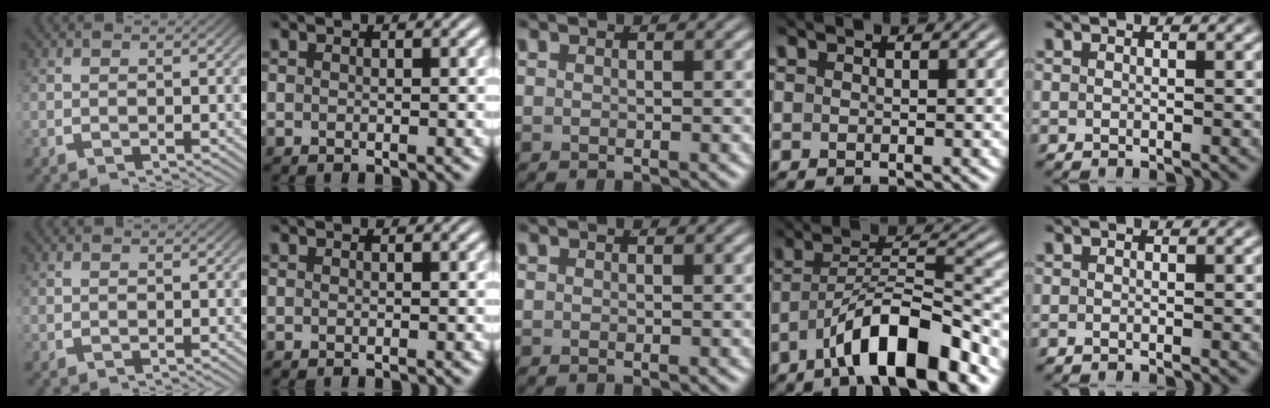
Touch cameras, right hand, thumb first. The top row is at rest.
{"ring": {"total": 7.5, "force": [-3.7, 2.4, 6.0], "torque": [-0.089, -0.009, -0.053]}, "little": {"total": 0.5, "force": [-0.5, -0.2, 0.1], "torque": [-0.001, -0.005, -0.006]}}